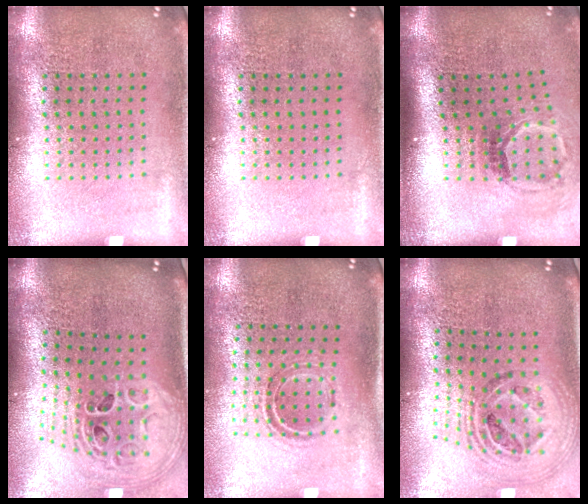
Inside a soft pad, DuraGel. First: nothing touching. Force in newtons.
{"total": 0.0}
{"total": 1.9, "press": 1.2, "slide": 1.4}
{"total": 2.8, "press": 2.0, "slide": 1.9}
{"total": 1.0, "press": 0.9, "slide": 0.3}
{"total": 1.7, "press": 1.5, "slide": 0.8}